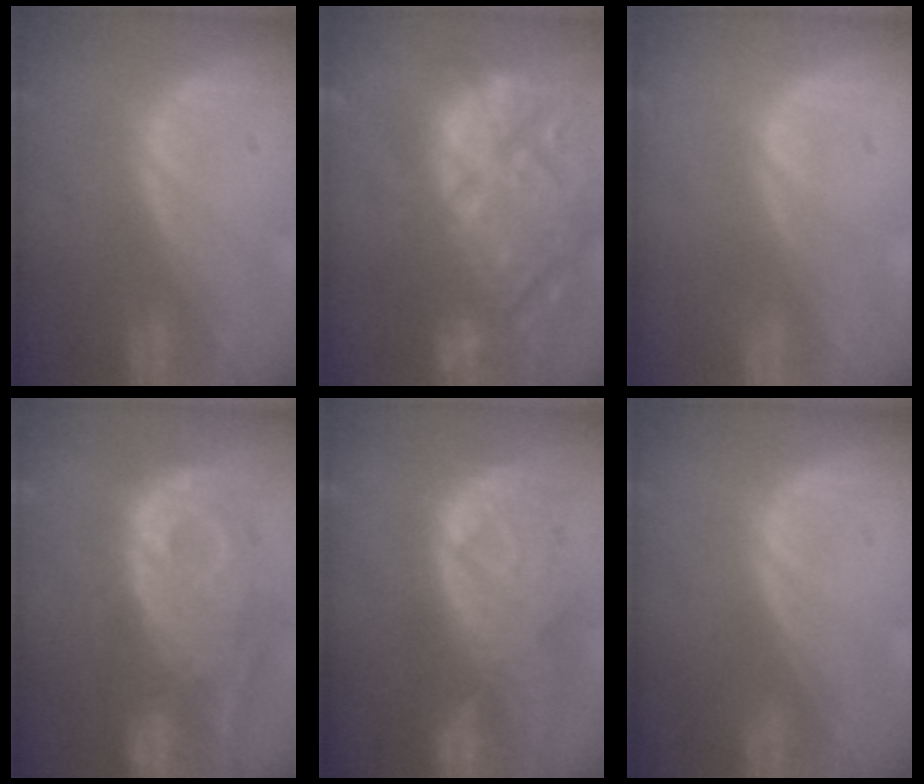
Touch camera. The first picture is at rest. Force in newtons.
{"total": 15.3, "press": 13.0, "slide": 8.1}
{"total": 0.6, "press": 0.1, "slide": 0.6}
{"total": 11.9, "press": 10.7, "slide": 5.2}
{"total": 11.2, "press": 9.7, "slide": 5.4}
{"total": 0.0}